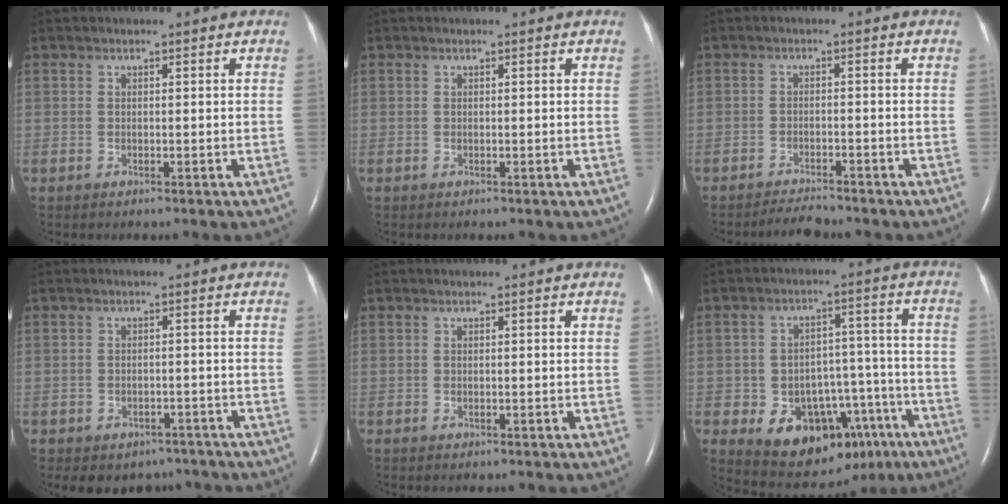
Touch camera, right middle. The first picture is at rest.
{"total": 0.0}
{"total": 2.9, "force": [-2.9, 0.1, 0.4], "torque": [-0.015, -0.014, -0.048]}
{"total": 6.5, "force": [-5.2, 3.9, 1.0], "torque": [-0.005, 0.011, -0.060]}
{"total": 0.0}
{"total": 14.5, "force": [-7.3, 8.8, 9.0], "torque": [-0.115, 0.030, -0.091]}